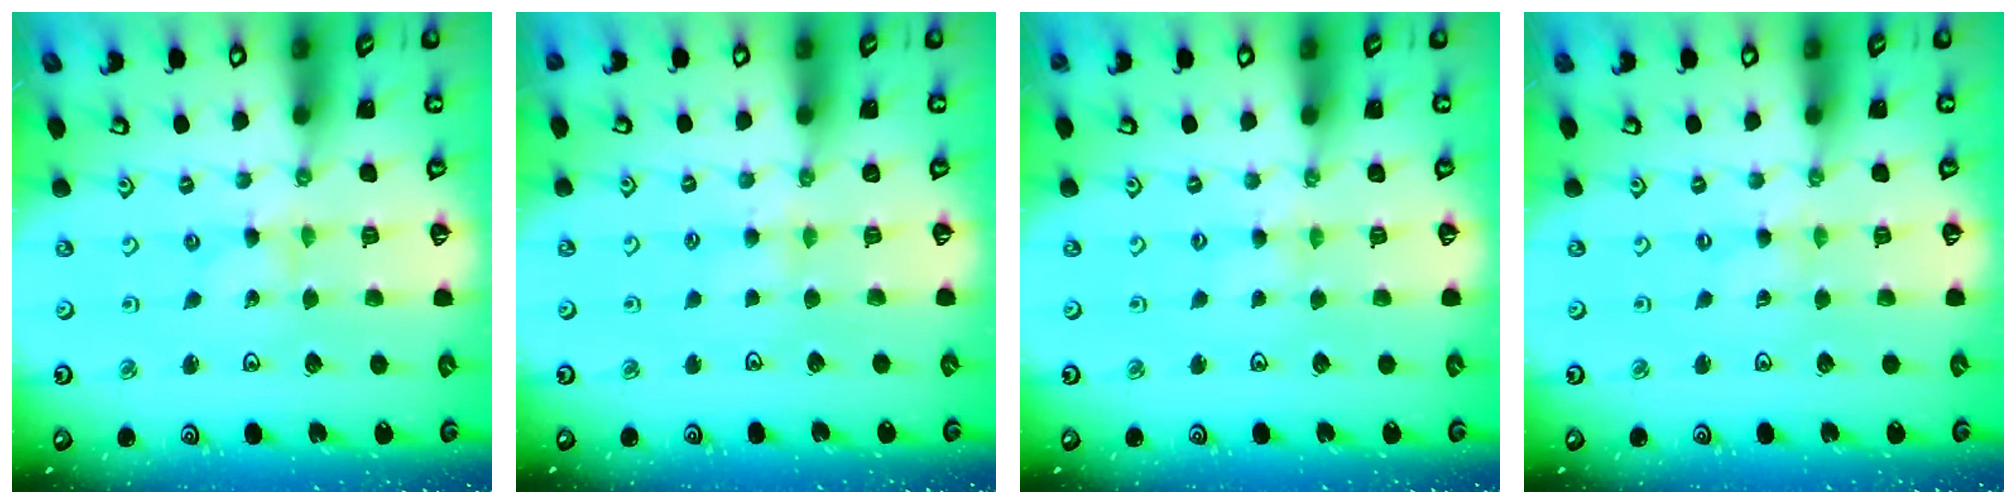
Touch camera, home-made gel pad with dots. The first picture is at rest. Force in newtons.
{"total": 3.9, "press": 3.8, "slide": 0.7}
{"total": 2.4, "press": 2.4, "slide": 0.4}
{"total": 0.0}